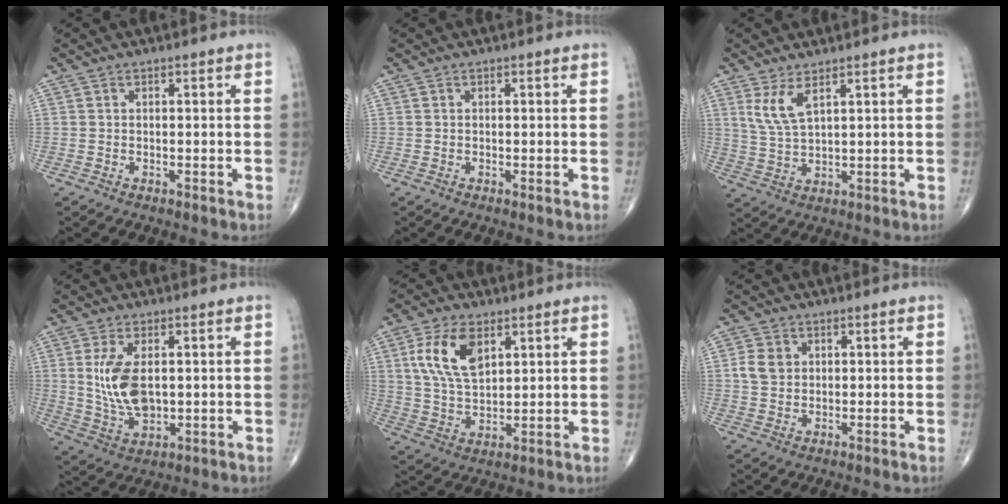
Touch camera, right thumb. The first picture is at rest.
{"total": 0.0}
{"total": 5.3, "force": [2.8, 1.6, 4.2], "torque": [-0.091, -0.019, 0.068]}
{"total": 9.8, "force": [1.3, 5.3, 8.2], "torque": [-0.159, -0.013, 0.035]}
{"total": 11.0, "force": [4.3, 5.9, 8.2], "torque": [-0.151, -0.012, 0.086]}
{"total": 4.1, "force": [0.8, 3.3, 2.3], "torque": [-0.036, 0.002, 0.015]}